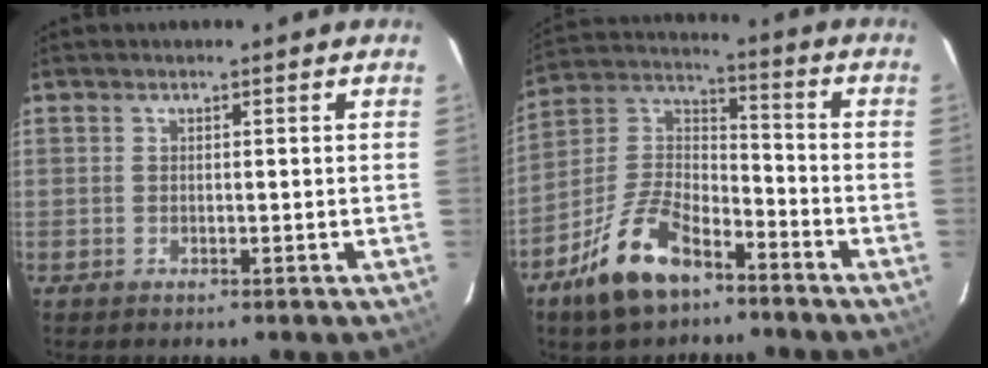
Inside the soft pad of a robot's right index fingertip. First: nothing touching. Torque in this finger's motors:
{"motor_torque": [1.08, -1.06, 0.74, 0.15]}